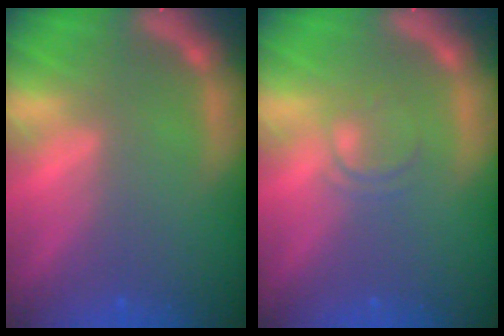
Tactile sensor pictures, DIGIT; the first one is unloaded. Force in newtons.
{"total": 2.0}